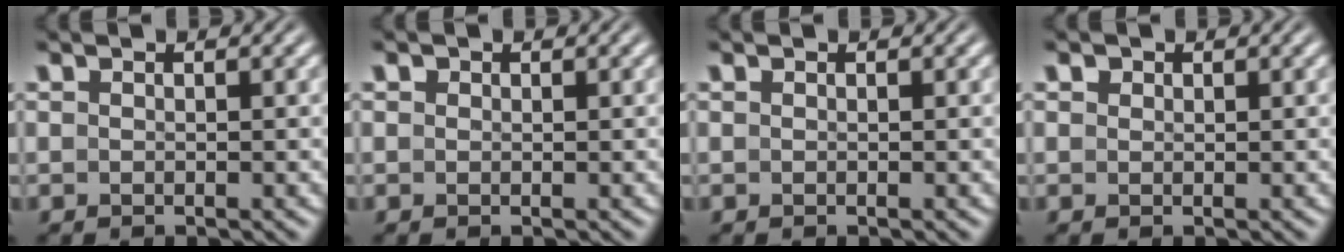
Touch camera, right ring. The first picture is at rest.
{"total": 0.8, "force": [0.4, 0.6, 0.2], "torque": [-0.008, -0.004, 0.009]}
{"total": 0.0}
{"total": 0.8, "force": [0.6, 0.4, 0.3], "torque": [-0.007, -0.006, 0.017]}